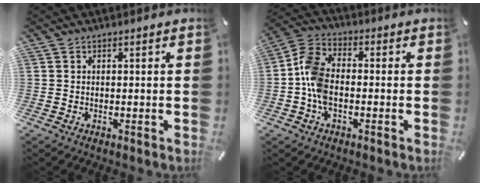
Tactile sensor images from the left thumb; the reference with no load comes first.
{"total": 8.2, "force": [-2.0, 5.3, 5.9], "torque": [-0.136, 0.012, -0.040]}